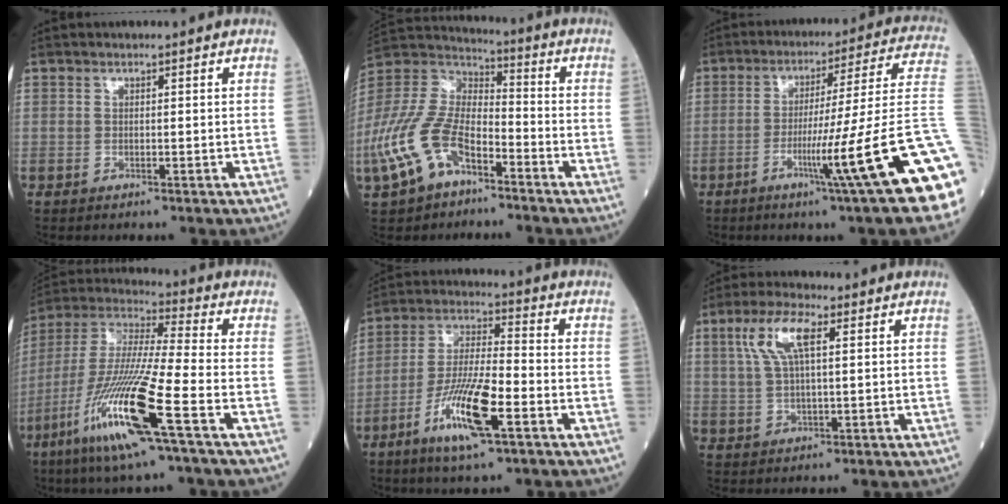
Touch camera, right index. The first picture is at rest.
{"total": 14.7, "force": [-7.2, 7.3, 10.5], "torque": [-0.245, 0.006, -0.141]}
{"total": 19.3, "force": [-7.0, -2.8, 17.8], "torque": [-0.196, -0.009, -0.115]}
{"total": 18.2, "force": [-8.2, 0.1, 16.3], "torque": [-0.357, -0.038, -0.164]}
{"total": 12.5, "force": [-5.7, 1.7, 11.0], "torque": [-0.217, -0.013, -0.107]}
{"total": 7.4, "force": [2.8, 2.0, 6.5], "torque": [-0.140, 0.018, 0.056]}